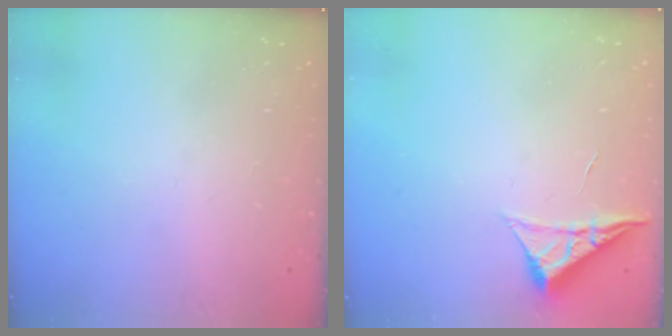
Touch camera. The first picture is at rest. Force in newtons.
{"total": 4.7, "press": 4.7, "slide": 0.7}